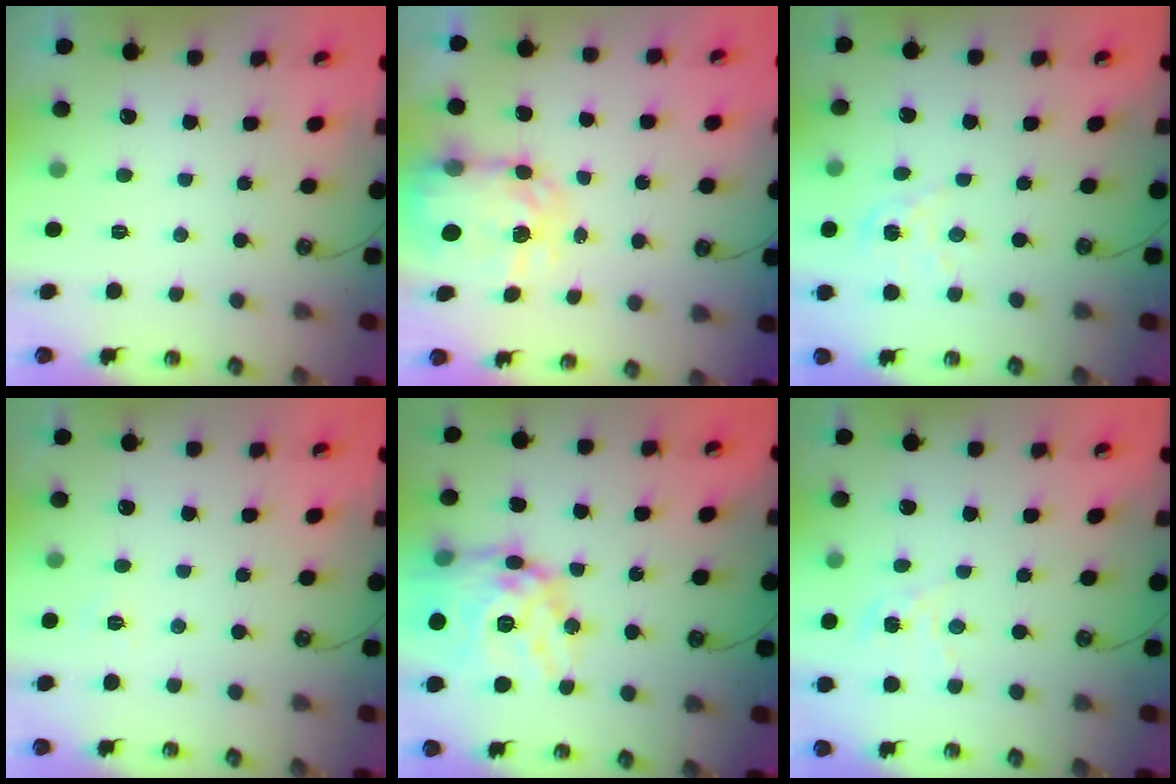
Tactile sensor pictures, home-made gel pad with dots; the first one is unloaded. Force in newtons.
{"total": 6.2, "press": 6.1, "slide": 0.5}
{"total": 2.9, "press": 2.9, "slide": 0.3}
{"total": 2.6, "press": 2.6, "slide": 0.3}
{"total": 22.4, "press": 22.3, "slide": 2.2}
{"total": 2.9, "press": 2.9, "slide": 0.4}